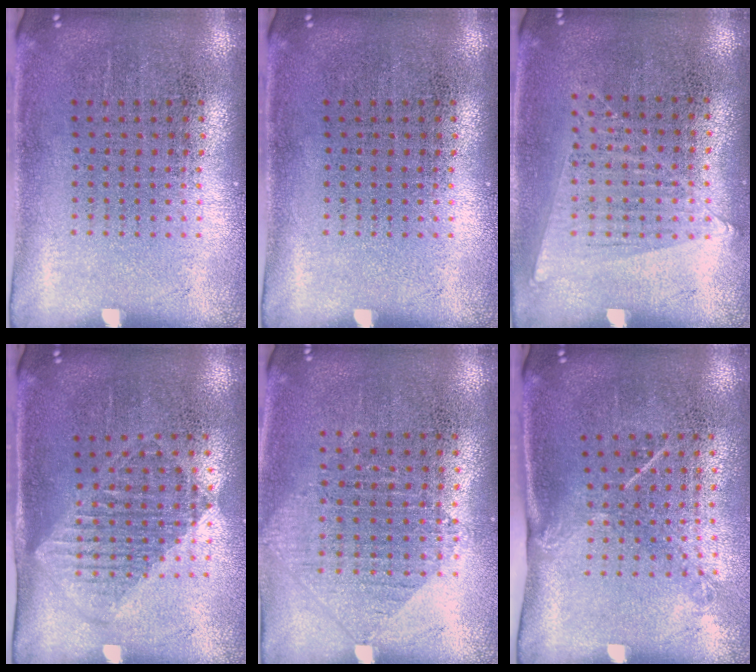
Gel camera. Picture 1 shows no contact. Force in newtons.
{"total": 0.0}
{"total": 1.0, "press": 0.9, "slide": 0.4}
{"total": 1.2, "press": 1.0, "slide": 0.5}
{"total": 0.9, "press": 0.9, "slide": 0.3}
{"total": 1.5, "press": 1.0, "slide": 1.1}